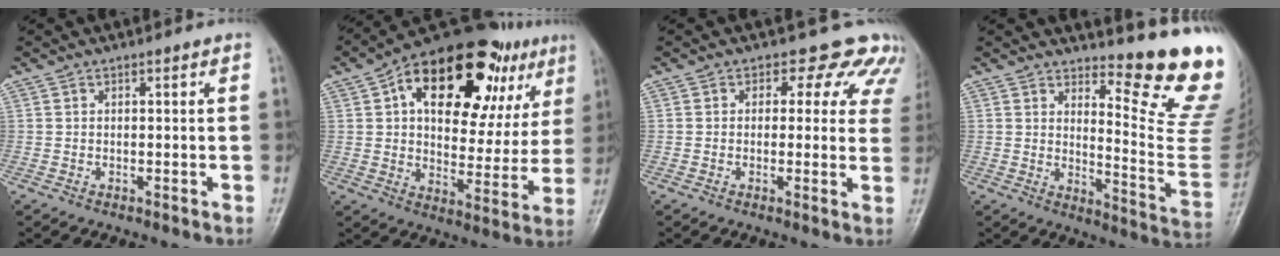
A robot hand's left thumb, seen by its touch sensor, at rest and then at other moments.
{"total": 27.8, "force": [12.3, 14.1, 20.6], "torque": [-0.256, 0.009, 0.182]}
{"total": 8.8, "force": [6.1, 5.5, 3.1], "torque": [0.018, -0.018, 0.044]}
{"total": 15.8, "force": [12.5, 2.4, 9.4], "torque": [-0.093, -0.156, 0.161]}